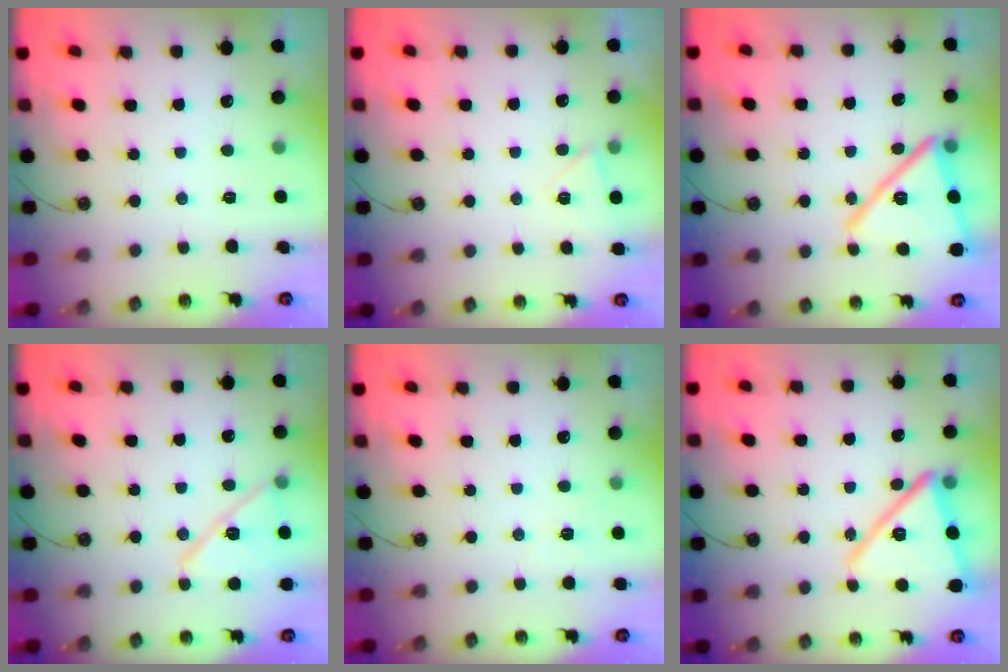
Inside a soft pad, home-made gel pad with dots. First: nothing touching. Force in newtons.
{"total": 4.4, "press": 3.7, "slide": 2.5}
{"total": 20.3, "press": 20.2, "slide": 1.9}
{"total": 14.3, "press": 11.3, "slide": 8.8}
{"total": 3.2, "press": 3.1, "slide": 0.7}
{"total": 17.7, "press": 17.6, "slide": 1.4}